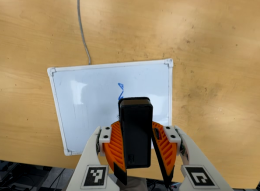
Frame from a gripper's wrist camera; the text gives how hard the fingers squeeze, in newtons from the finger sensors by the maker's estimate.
{"total": 8.4, "left": 8.8, "right": 8.1}